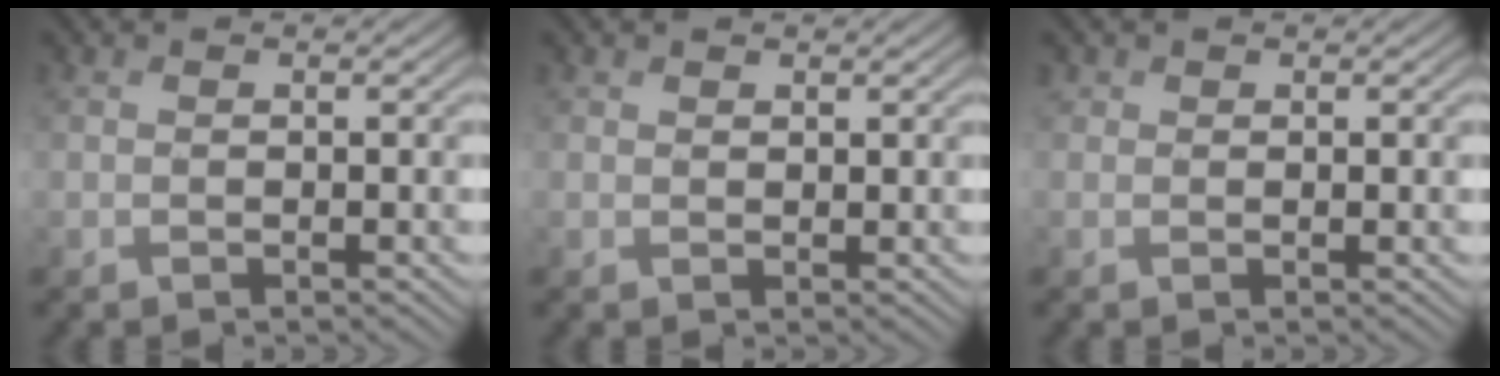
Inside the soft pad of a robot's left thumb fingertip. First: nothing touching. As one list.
[{"total": 0.8, "force": [0.7, 0.4, 0.1], "torque": [-0.003, -0.001, 0.014]}, {"total": 1.0, "force": [0.6, 0.7, 0.4], "torque": [-0.007, -0.002, 0.009]}]